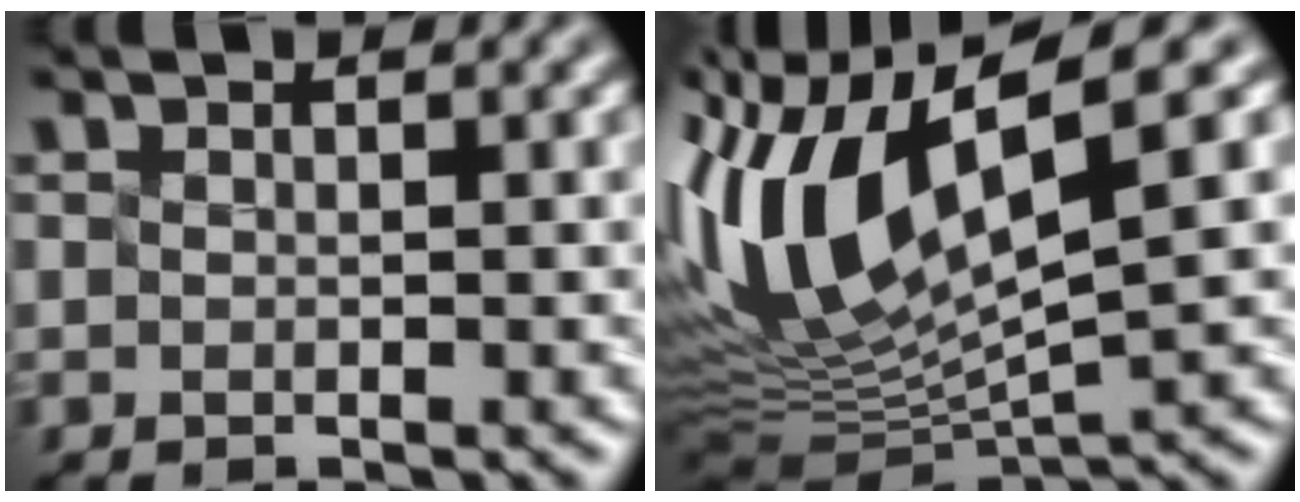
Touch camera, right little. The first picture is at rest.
{"total": 10.1, "force": [0.9, 3.2, 9.5], "torque": [-0.193, 0.000, 0.032]}